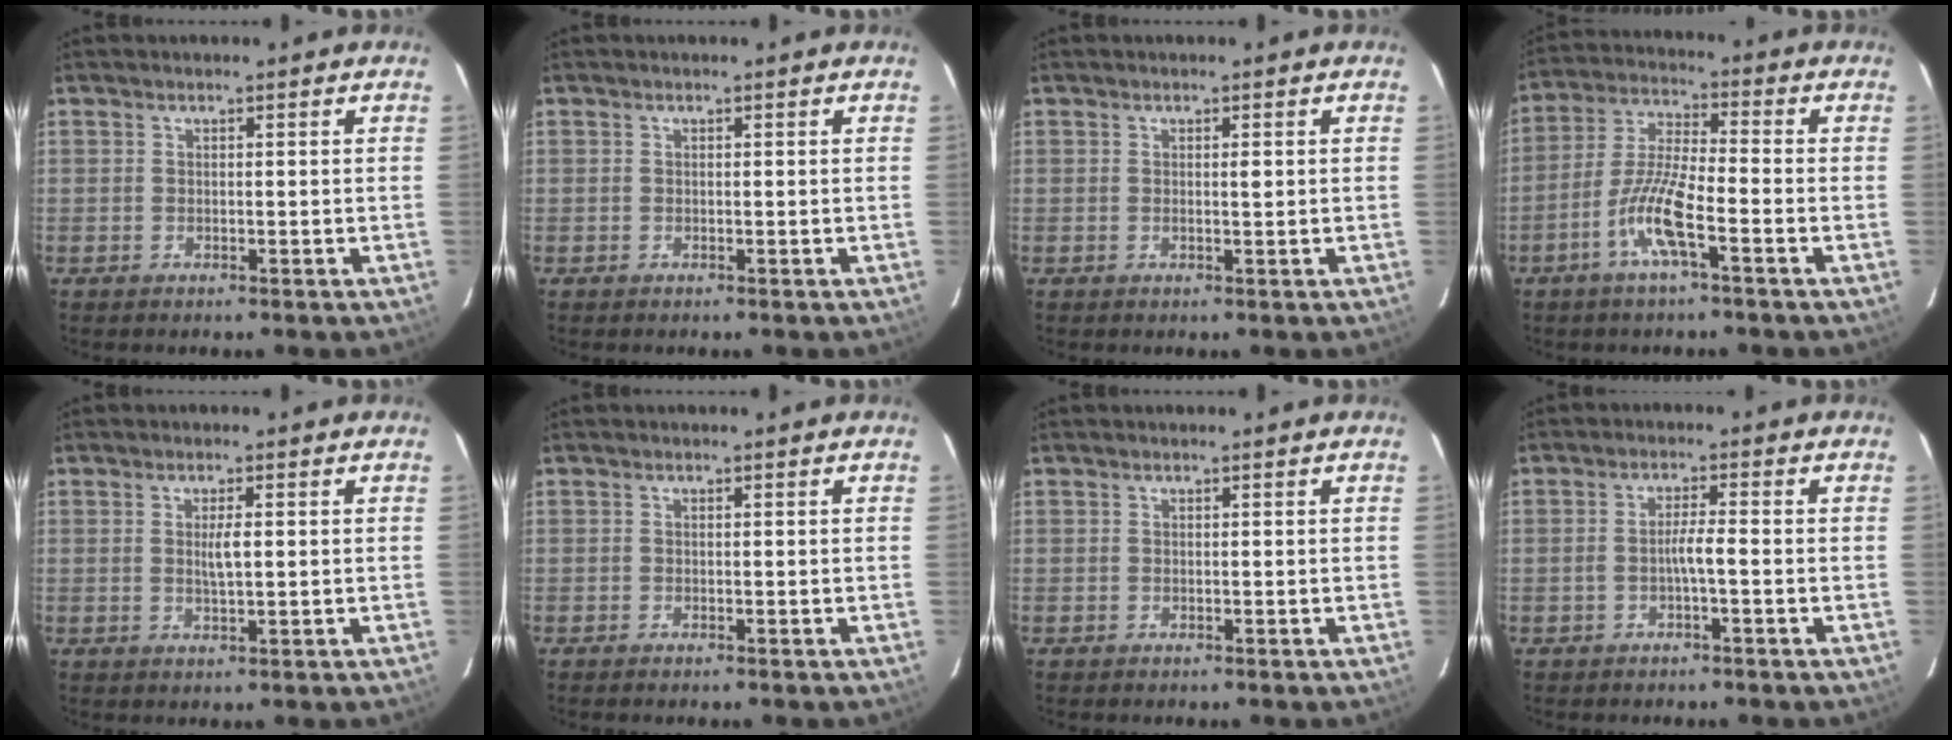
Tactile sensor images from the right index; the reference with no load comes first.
{"total": 0.0}
{"total": 0.9, "force": [0.1, 0.1, 0.9], "torque": [-0.015, 0.000, 0.001]}
{"total": 9.3, "force": [-4.1, 0.9, 8.3], "torque": [-0.172, 0.002, -0.084]}
{"total": 2.8, "force": [0.2, 0.4, 2.7], "torque": [-0.051, -0.001, 0.005]}
{"total": 0.6, "force": [-0.4, 0.1, 0.5], "torque": [-0.013, -0.002, -0.007]}
{"total": 0.0}
{"total": 2.9, "force": [-0.8, 0.1, 2.7], "torque": [-0.046, 0.004, -0.016]}